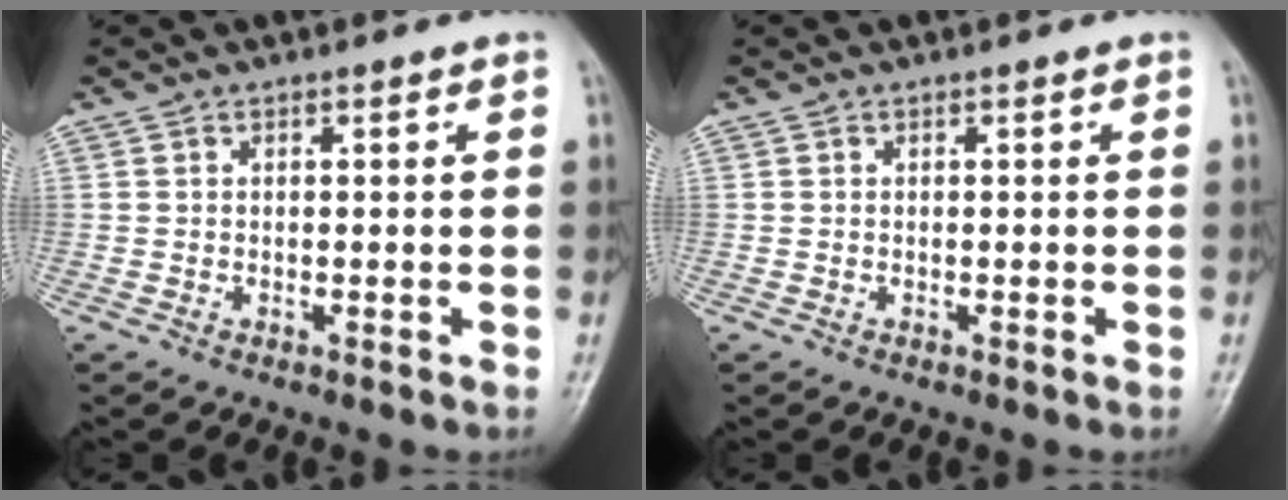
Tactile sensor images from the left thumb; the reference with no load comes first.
{"total": 0.0}